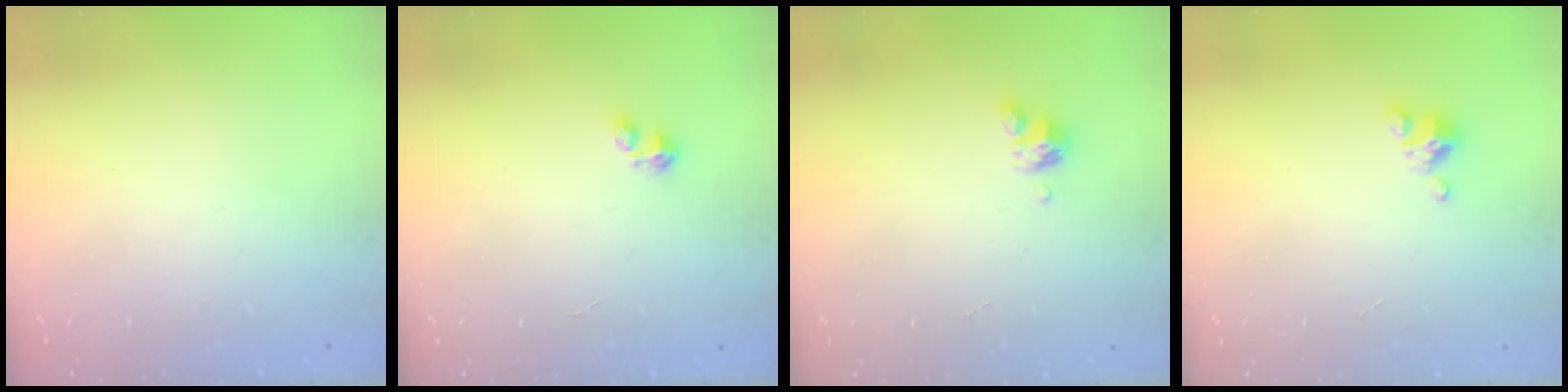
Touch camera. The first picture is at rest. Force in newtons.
{"total": 2.4, "press": 2.4, "slide": 0.3}
{"total": 4.1, "press": 4.1, "slide": 0.3}
{"total": 3.4, "press": 3.4, "slide": 0.2}